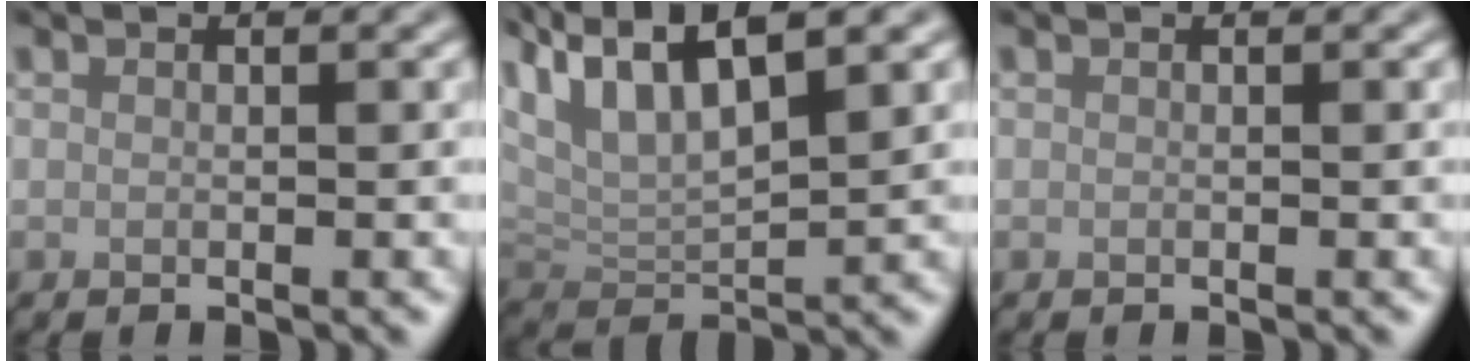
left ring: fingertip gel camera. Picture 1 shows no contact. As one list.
[{"total": 9.1, "force": [5.1, 3.5, 6.7], "torque": [-0.136, 0.016, 0.093]}, {"total": 0.0}]